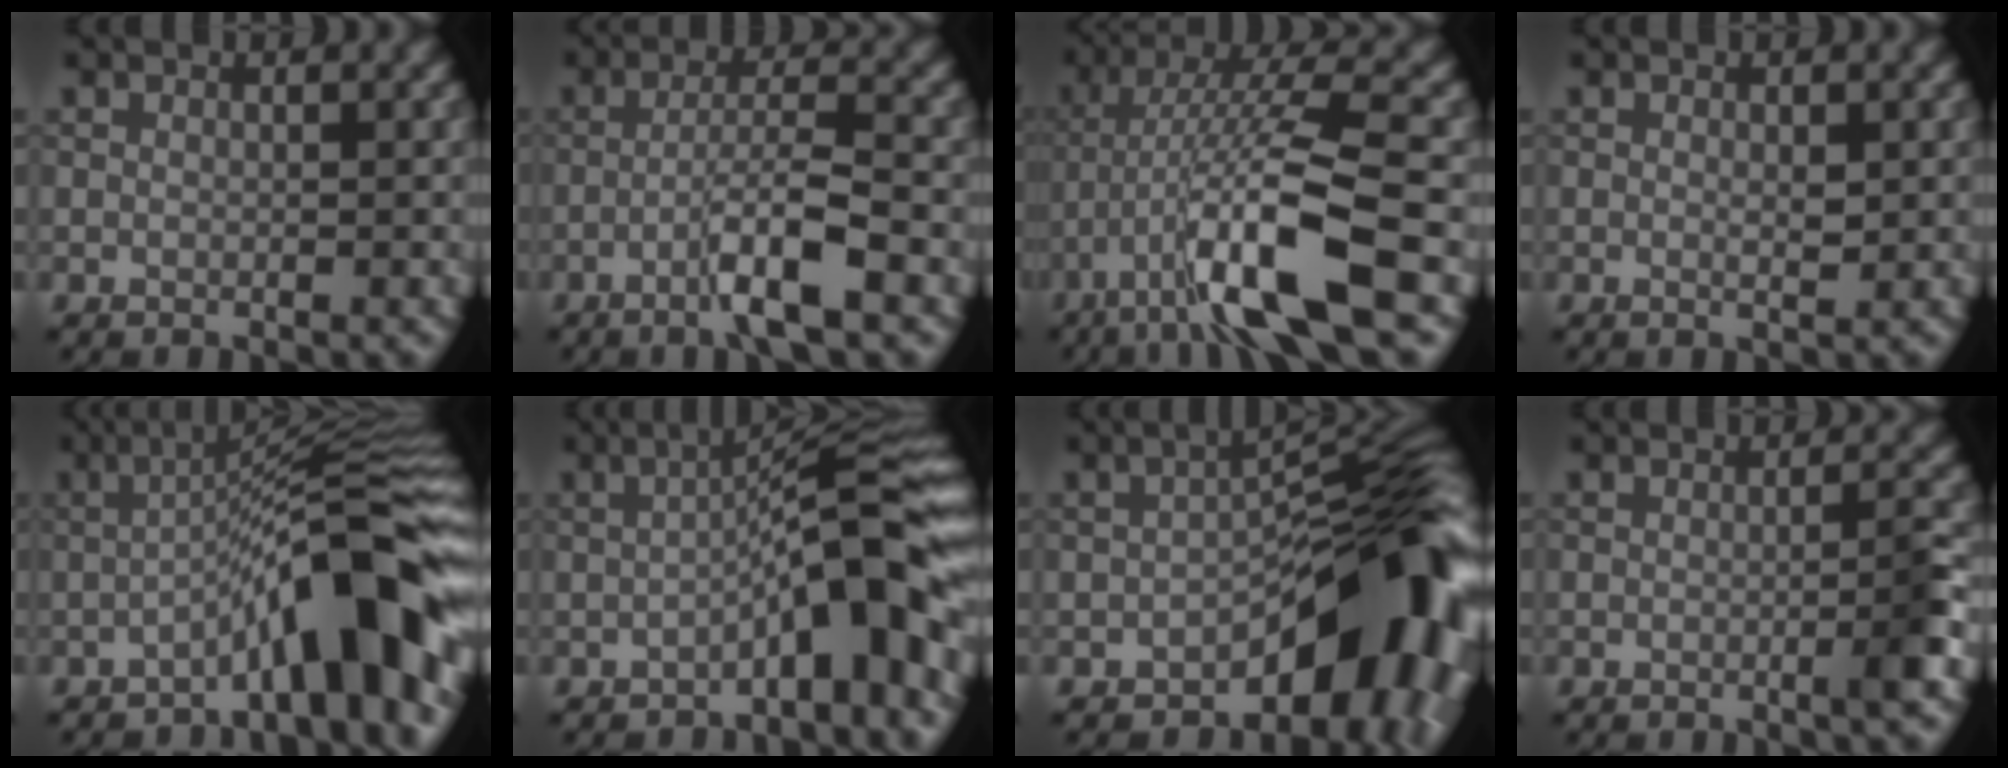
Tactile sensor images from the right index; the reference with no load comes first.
{"total": 5.1, "force": [-2.2, 0.5, 4.6], "torque": [-0.078, 0.011, -0.047]}
{"total": 9.8, "force": [-4.5, 1.6, 8.5], "torque": [-0.151, 0.010, -0.083]}
{"total": 1.2, "force": [0.1, 0.2, 1.2], "torque": [-0.019, -0.002, 0.000]}
{"total": 9.6, "force": [-3.8, 1.6, 8.7], "torque": [-0.109, 0.027, -0.067]}
{"total": 8.4, "force": [-2.6, 1.4, 7.9], "torque": [-0.106, 0.024, -0.050]}
{"total": 15.2, "force": [-5.8, 7.5, 11.9], "torque": [-0.113, 0.000, -0.099]}
{"total": 2.5, "force": [-0.7, 0.3, 2.3], "torque": [-0.028, 0.010, -0.020]}